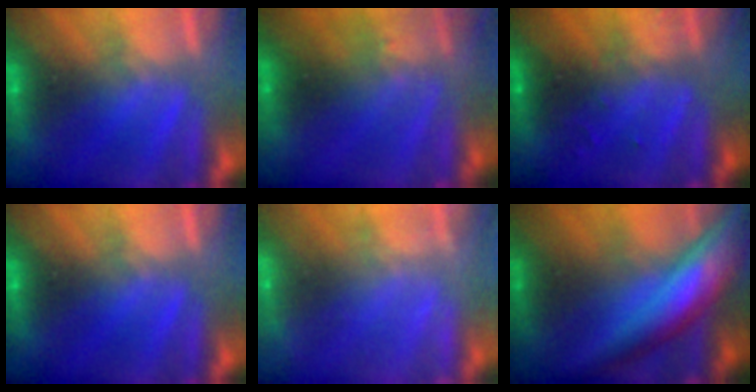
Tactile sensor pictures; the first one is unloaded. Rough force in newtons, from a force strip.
{"total": 2.8}
{"total": 3.2}
{"total": 0.0}
{"total": 2.4}
{"total": 5.6}